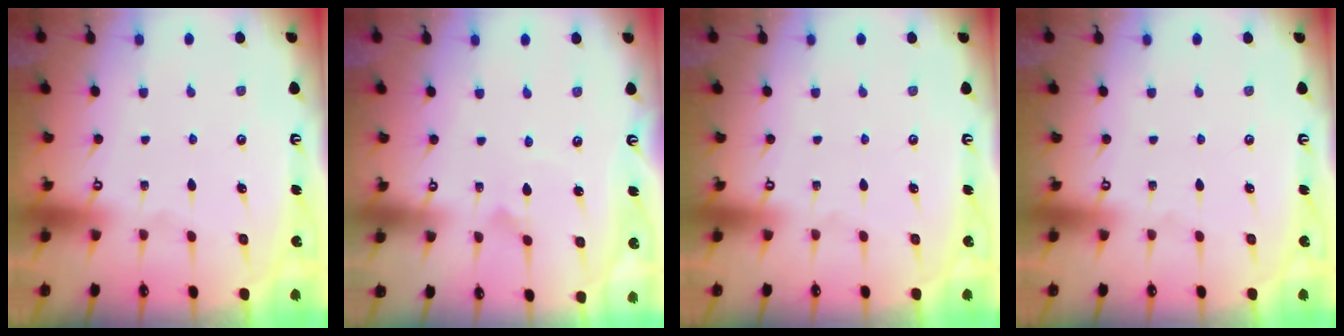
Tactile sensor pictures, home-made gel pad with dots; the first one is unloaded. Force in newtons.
{"total": 1.7, "press": 1.7, "slide": 0.1}
{"total": 0.0}
{"total": 0.0}